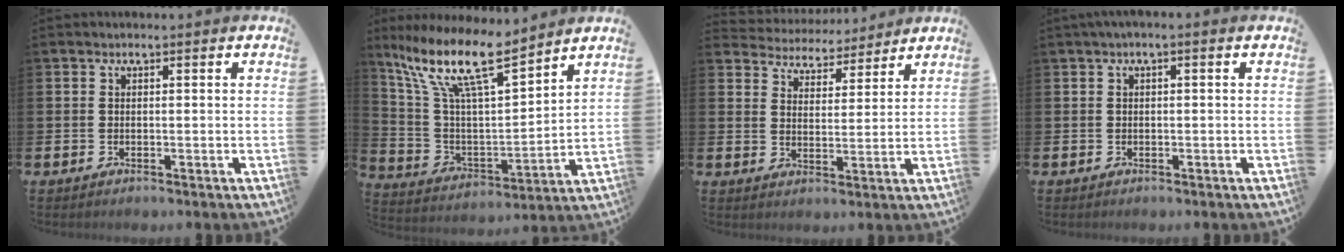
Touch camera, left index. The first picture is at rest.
{"total": 13.3, "force": [9.7, 3.1, 8.5], "torque": [-0.199, -0.044, 0.168]}
{"total": 4.4, "force": [4.2, 1.2, -0.5], "torque": [-0.005, -0.037, 0.071]}
{"total": 0.8, "force": [-0.1, 0.1, 0.8], "torque": [-0.017, 0.003, -0.001]}